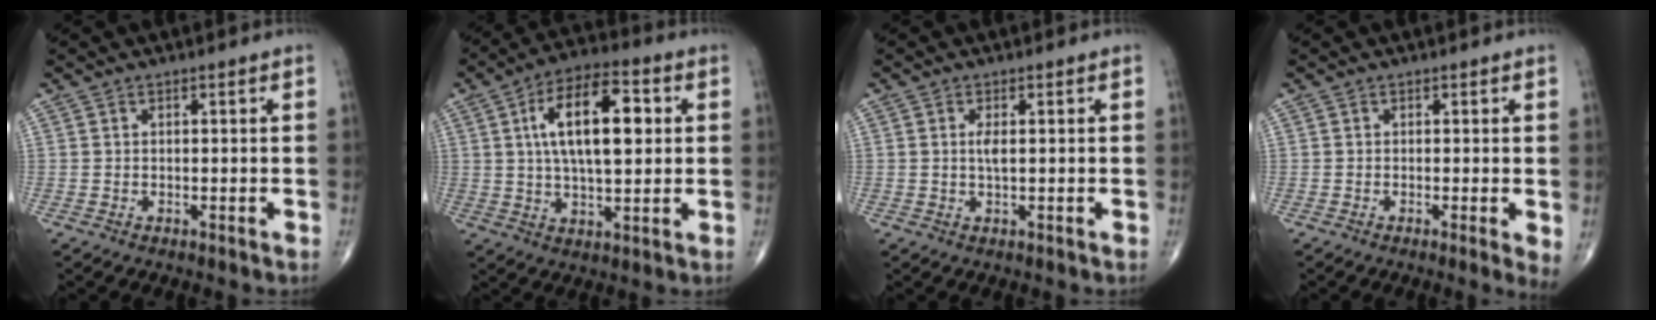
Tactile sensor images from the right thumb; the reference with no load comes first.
{"total": 15.6, "force": [3.2, 6.9, 13.6], "torque": [-0.220, 0.009, 0.051]}
{"total": 1.9, "force": [0.3, 0.6, 1.8], "torque": [-0.039, -0.002, 0.008]}
{"total": 2.8, "force": [-0.2, 0.5, 2.7], "torque": [-0.043, -0.011, -0.006]}